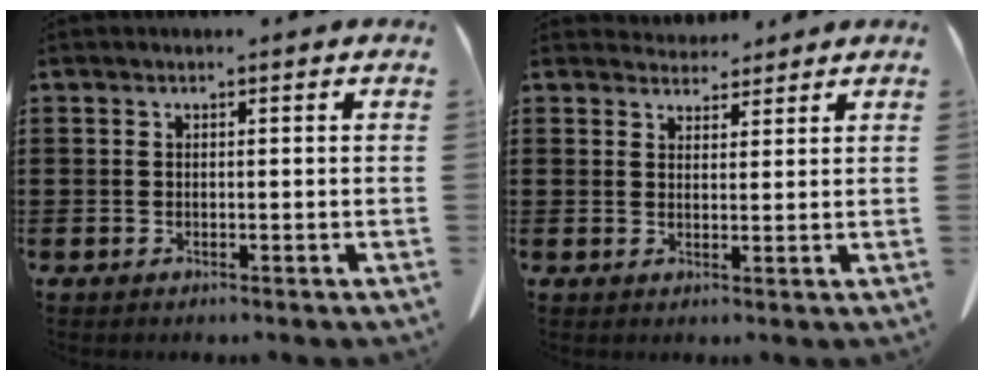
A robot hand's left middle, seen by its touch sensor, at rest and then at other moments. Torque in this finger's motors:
{"motor_torque": [-0.32, 0.32, -0.10, 0.00]}